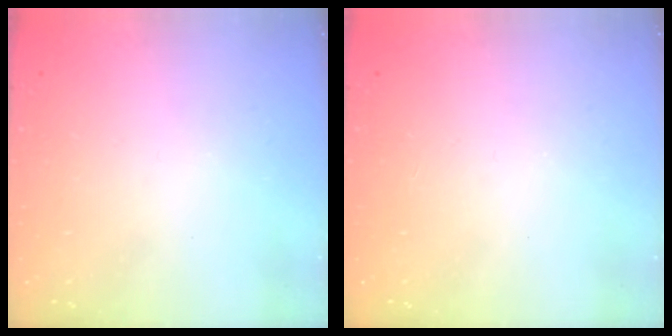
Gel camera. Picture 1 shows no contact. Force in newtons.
{"total": 1.1, "press": 1.1, "slide": 0.1}